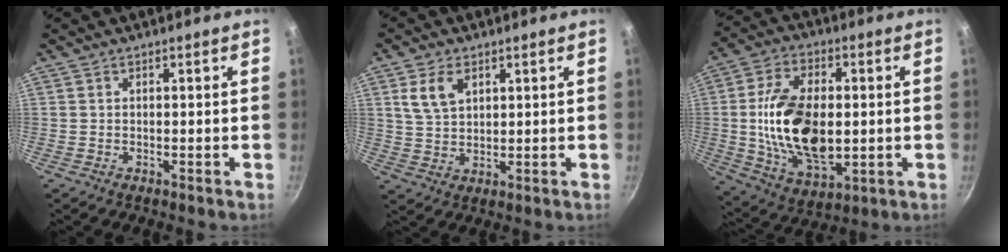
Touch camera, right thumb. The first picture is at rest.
{"total": 6.2, "force": [2.7, 3.8, 4.0], "torque": [-0.068, -0.008, 0.059]}
{"total": 19.1, "force": [-0.1, 10.7, 15.9], "torque": [-0.281, -0.008, 0.007]}